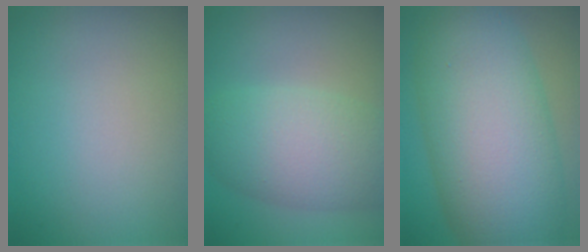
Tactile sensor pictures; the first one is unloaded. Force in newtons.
{"total": 6.8, "press": 6.8, "slide": 0.3}
{"total": 12.7, "press": 12.7, "slide": 0.3}